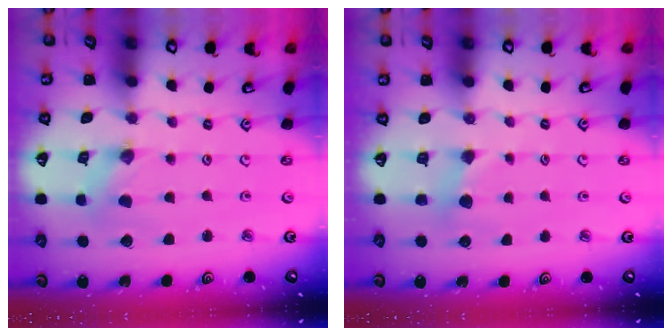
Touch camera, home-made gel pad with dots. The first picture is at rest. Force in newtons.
{"total": 2.5, "press": 2.4, "slide": 0.2}